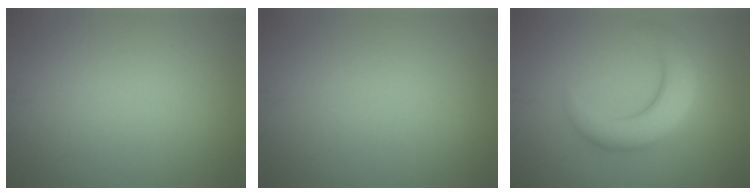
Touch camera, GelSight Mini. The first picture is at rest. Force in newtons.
{"total": 0.0}
{"total": 5.4, "press": 5.3, "slide": 0.3}